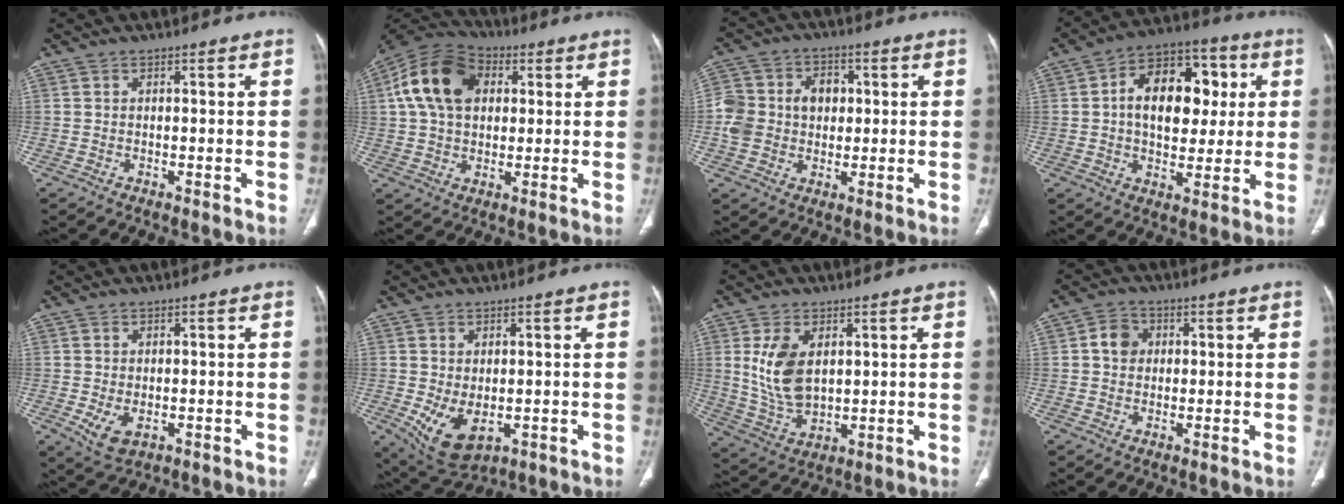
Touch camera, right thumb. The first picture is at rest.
{"total": 15.2, "force": [3.6, 10.6, 10.4], "torque": [-0.181, 0.017, 0.057]}
{"total": 11.5, "force": [0.6, 9.3, 6.7], "torque": [-0.100, 0.023, 0.010]}
{"total": 16.9, "force": [2.6, 11.0, 12.6], "torque": [-0.152, 0.019, 0.036]}
{"total": 4.6, "force": [-1.2, 2.8, 3.4], "torque": [-0.065, -0.006, -0.007]}
{"total": 8.2, "force": [-1.5, 4.9, 6.4], "torque": [-0.111, -0.011, -0.003]}
{"total": 10.9, "force": [2.4, 6.6, 8.4], "torque": [-0.155, -0.014, 0.062]}
{"total": 4.1, "force": [0.7, 3.6, 2.0], "torque": [-0.020, 0.007, 0.007]}